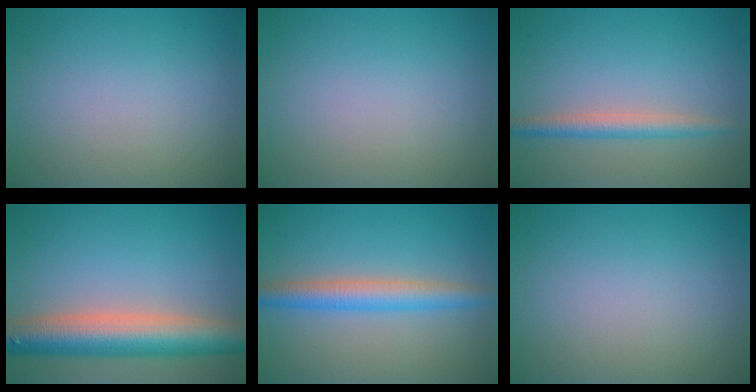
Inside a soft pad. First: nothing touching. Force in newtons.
{"total": 0.0}
{"total": 2.4, "press": 2.4, "slide": 0.1}
{"total": 8.2, "press": 8.1, "slide": 0.3}
{"total": 3.8, "press": 3.8, "slide": 0.1}
{"total": 0.0}